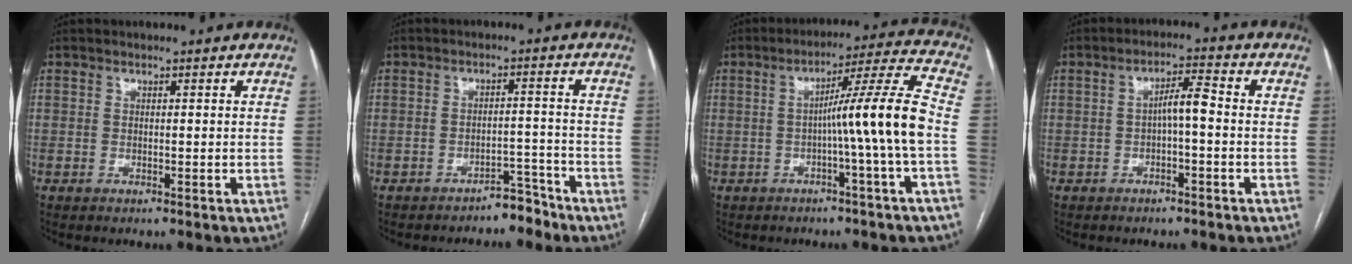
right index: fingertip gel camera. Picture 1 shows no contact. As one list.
[{"total": 3.8, "force": [-3.4, 1.3, 0.8], "torque": [-0.005, 0.009, -0.050]}, {"total": 10.7, "force": [-1.9, -2.3, 10.3], "torque": [-0.154, 0.017, -0.029]}, {"total": 3.9, "force": [-0.6, 0.6, 3.8], "torque": [-0.063, 0.015, -0.007]}]